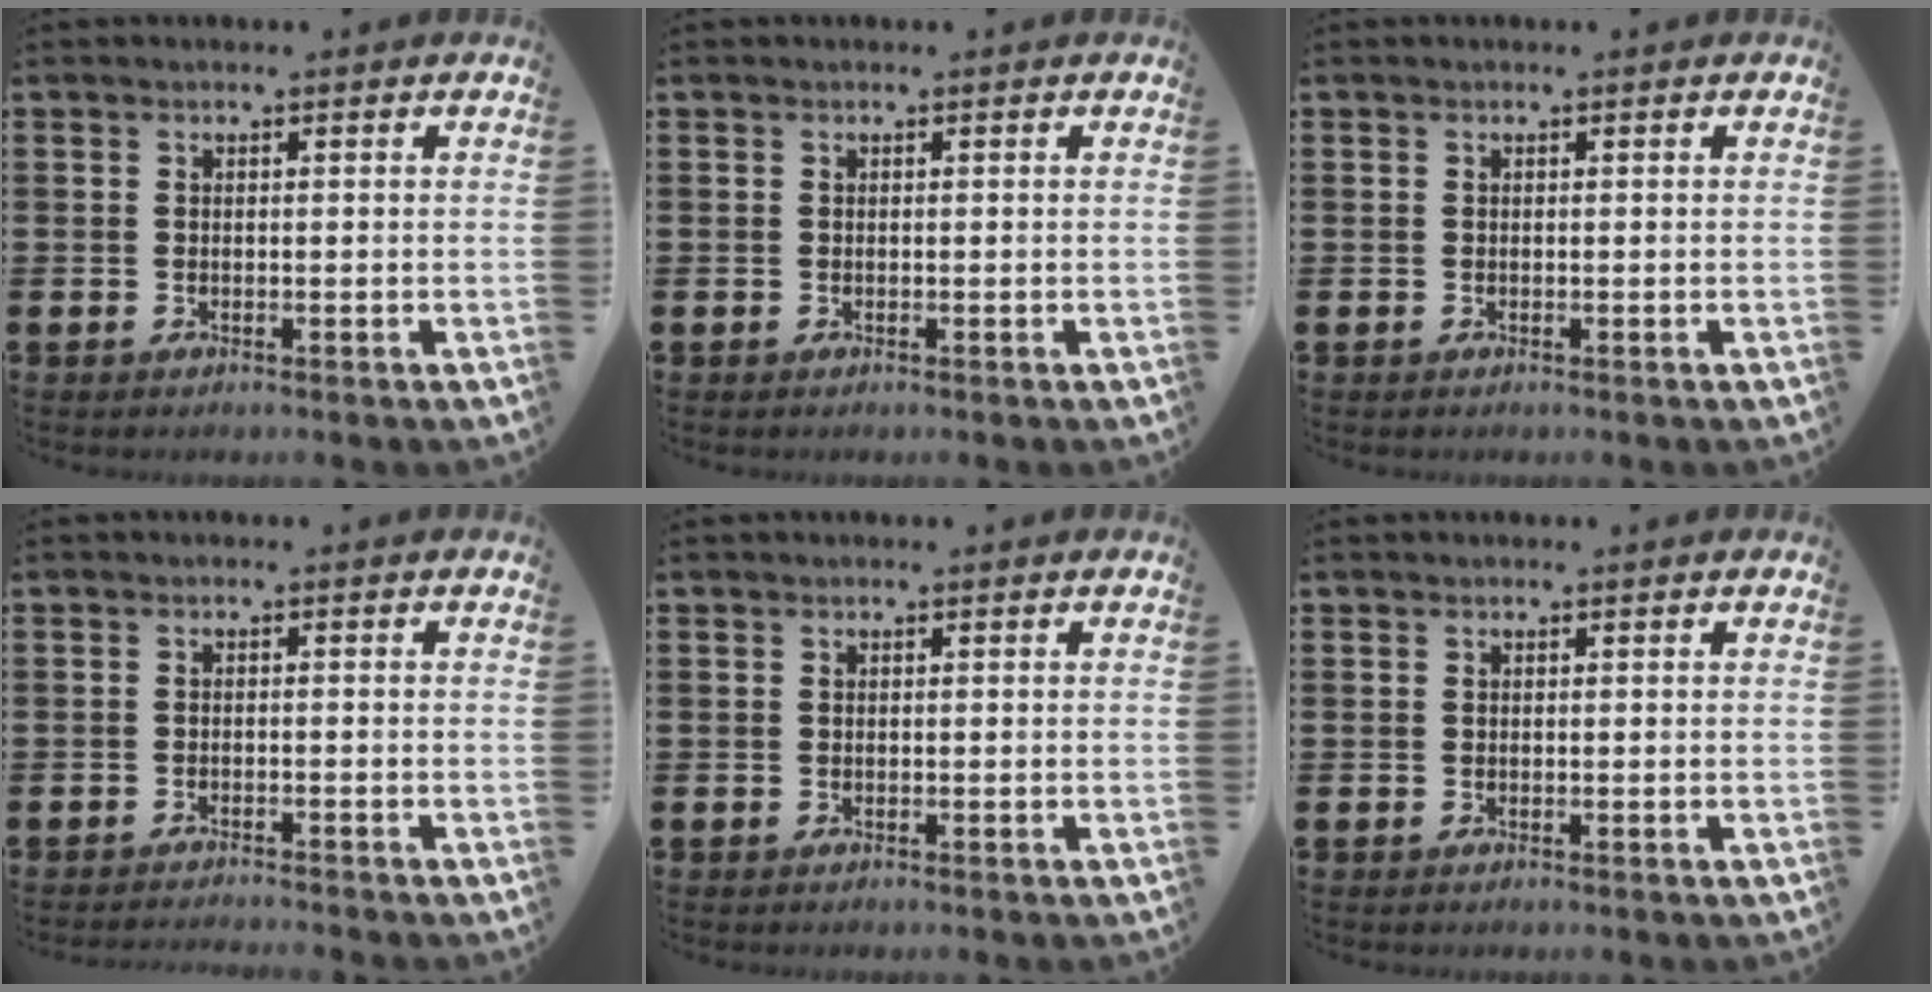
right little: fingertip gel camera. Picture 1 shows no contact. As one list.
[{"total": 0.0}, {"total": 0.0}, {"total": 1.1, "force": [-1.0, -0.2, 0.0], "torque": [-0.001, 0.001, -0.021]}, {"total": 0.0}, {"total": 0.0}]